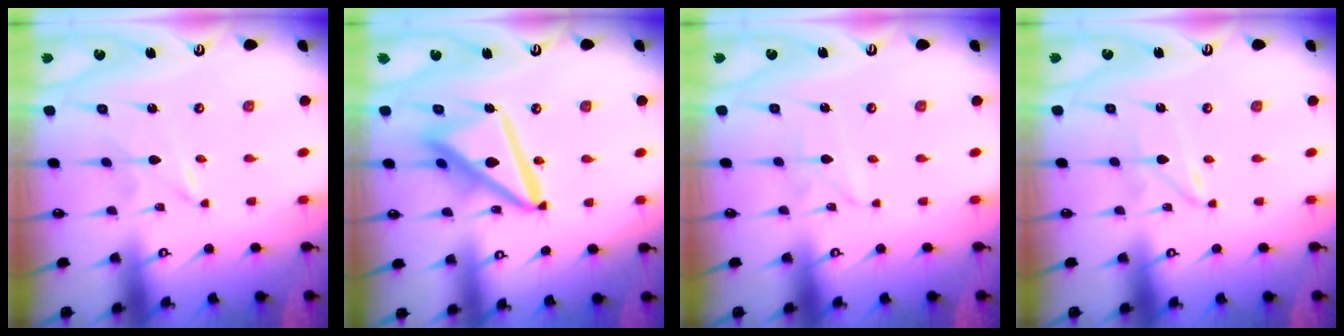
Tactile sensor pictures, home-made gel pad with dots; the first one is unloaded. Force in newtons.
{"total": 16.2, "press": 16.1, "slide": 1.8}
{"total": 1.7, "press": 1.7, "slide": 0.2}
{"total": 1.2, "press": 1.1, "slide": 0.2}